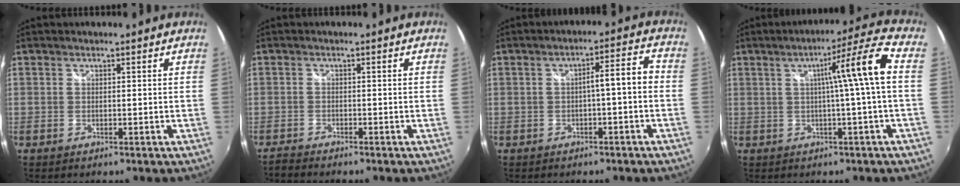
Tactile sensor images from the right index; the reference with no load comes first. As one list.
[{"total": 2.2, "force": [-2.2, 0.1, 0.2], "torque": [-0.014, -0.012, -0.046]}, {"total": 4.7, "force": [-1.4, 0.5, 4.5], "torque": [-0.068, 0.016, -0.013]}, {"total": 9.5, "force": [0.5, -1.7, 9.3], "torque": [-0.133, 0.019, 0.014]}]